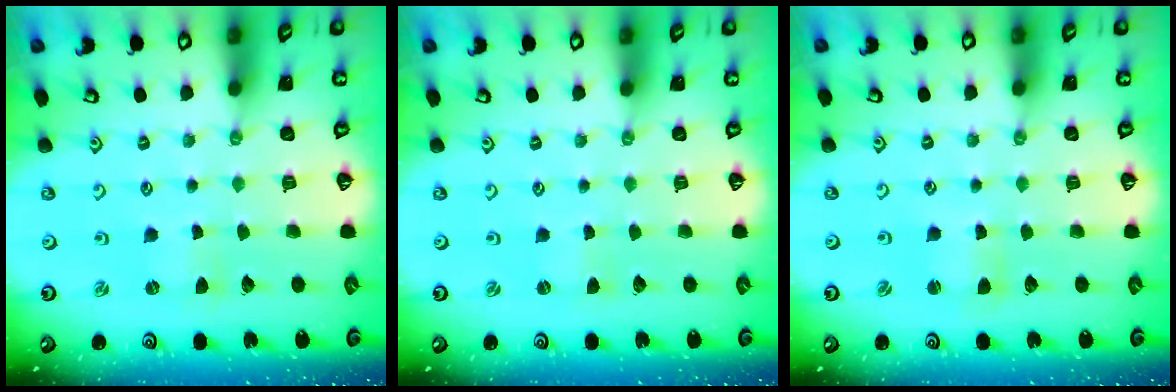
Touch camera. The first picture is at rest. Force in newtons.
{"total": 0.0}
{"total": 2.2, "press": 2.2, "slide": 0.3}